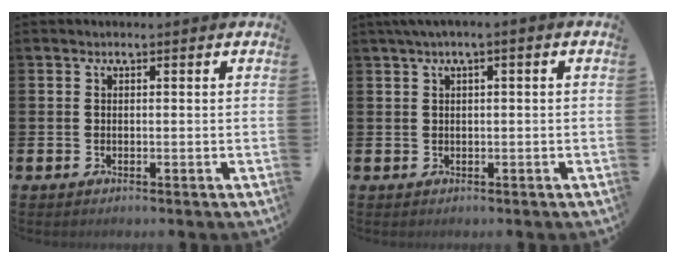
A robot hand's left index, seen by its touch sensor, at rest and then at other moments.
{"total": 1.4, "force": [0.3, 0.0, 1.3], "torque": [-0.030, 0.004, 0.007]}